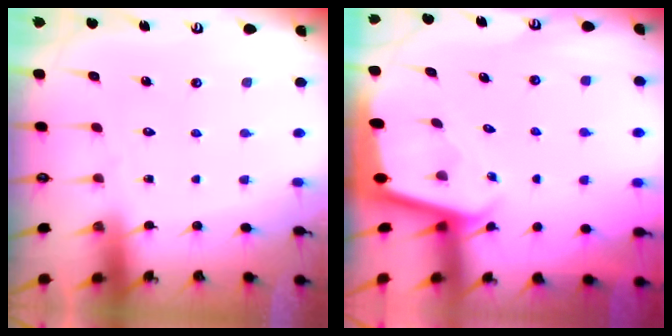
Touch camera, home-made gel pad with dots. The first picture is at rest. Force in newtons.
{"total": 1.9, "press": 1.9, "slide": 0.1}